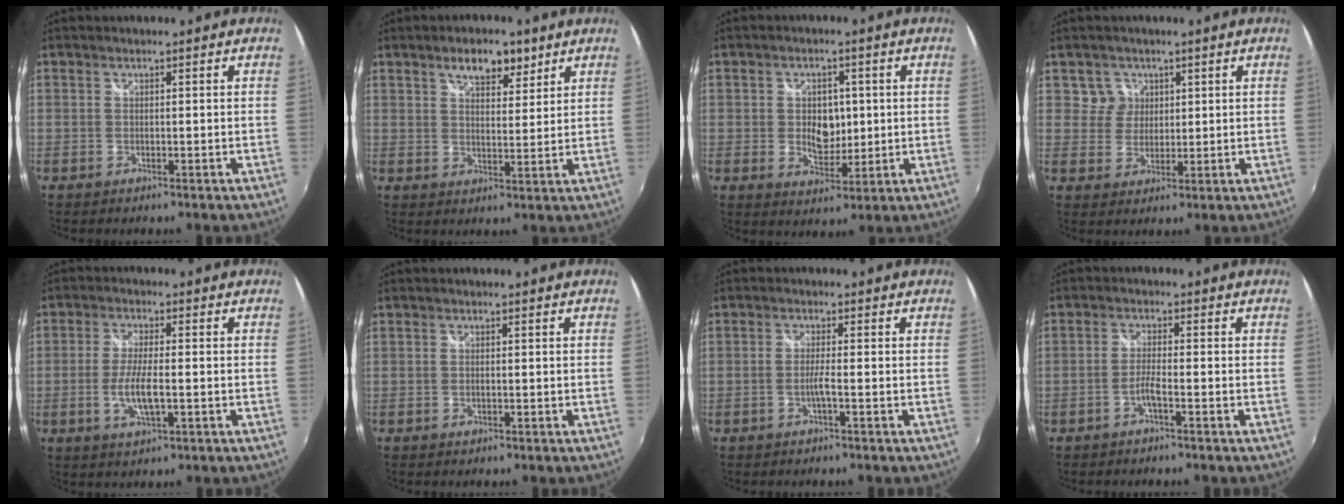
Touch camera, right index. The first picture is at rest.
{"total": 6.9, "force": [4.5, 3.2, 4.2], "torque": [-0.063, 0.008, 0.074]}
{"total": 6.4, "force": [0.3, 4.4, 4.6], "torque": [-0.074, -0.002, 0.008]}
{"total": 4.1, "force": [1.7, 3.8, 0.1], "torque": [0.008, 0.013, 0.029]}
{"total": 6.5, "force": [-1.5, 1.7, 6.1], "torque": [-0.120, -0.009, -0.026]}
{"total": 0.5, "force": [0.0, 0.3, 0.4], "torque": [-0.010, -0.001, -0.002]}
{"total": 2.0, "force": [-0.8, -0.4, 1.8], "torque": [-0.033, -0.002, -0.017]}
{"total": 2.4, "force": [-1.3, -0.1, 2.0], "torque": [-0.043, 0.001, -0.029]}